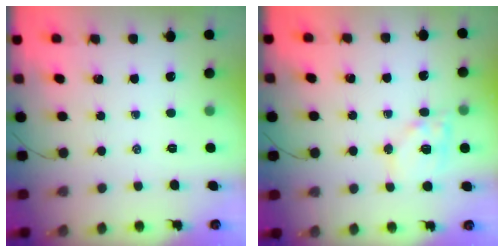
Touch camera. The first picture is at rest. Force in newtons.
{"total": 11.3, "press": 11.1, "slide": 1.8}